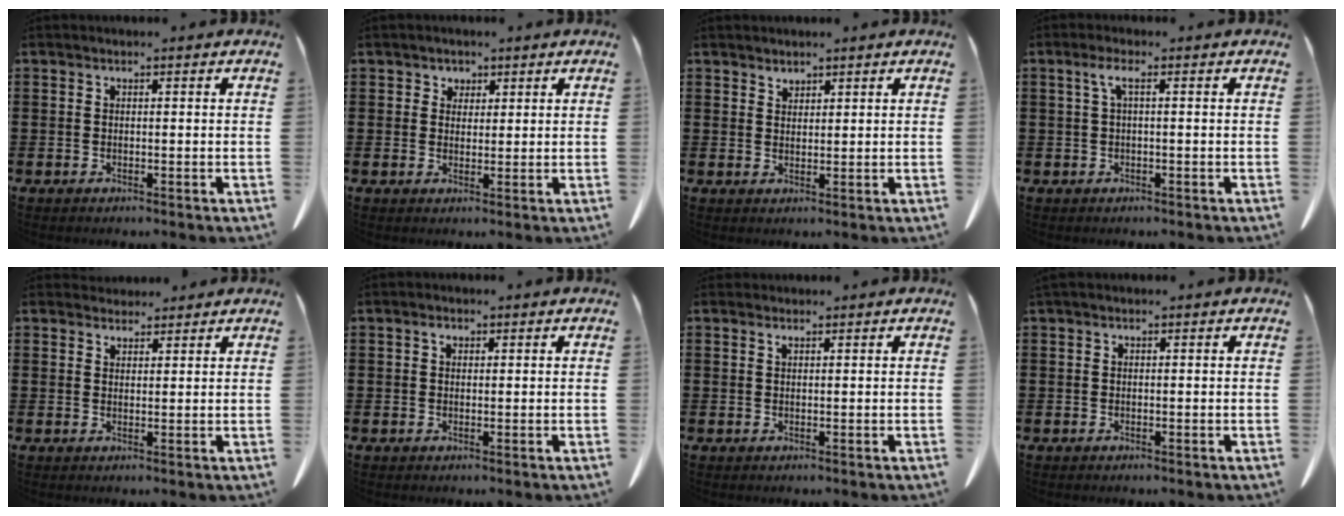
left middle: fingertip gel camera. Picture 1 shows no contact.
{"total": 2.0, "force": [1.4, 1.5, 0.2], "torque": [-0.012, 0.006, 0.026]}
{"total": 1.6, "force": [1.6, 0.4, 0.0], "torque": [-0.004, -0.002, 0.032]}
{"total": 2.4, "force": [0.3, 0.5, 2.4], "torque": [-0.046, 0.005, 0.004]}
{"total": 2.6, "force": [2.5, 0.8, 0.1], "torque": [-0.008, -0.004, 0.049]}
{"total": 1.1, "force": [0.5, 0.7, 0.7], "torque": [-0.009, 0.001, 0.007]}
{"total": 0.8, "force": [0.6, 0.1, 0.4], "torque": [-0.011, -0.002, 0.013]}
{"total": 0.0}